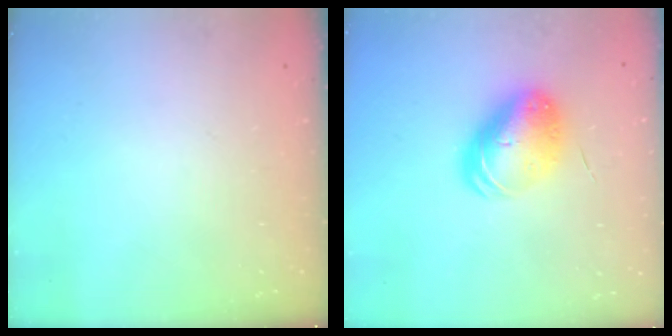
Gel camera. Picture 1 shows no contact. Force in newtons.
{"total": 11.4, "press": 11.2, "slide": 2.2}